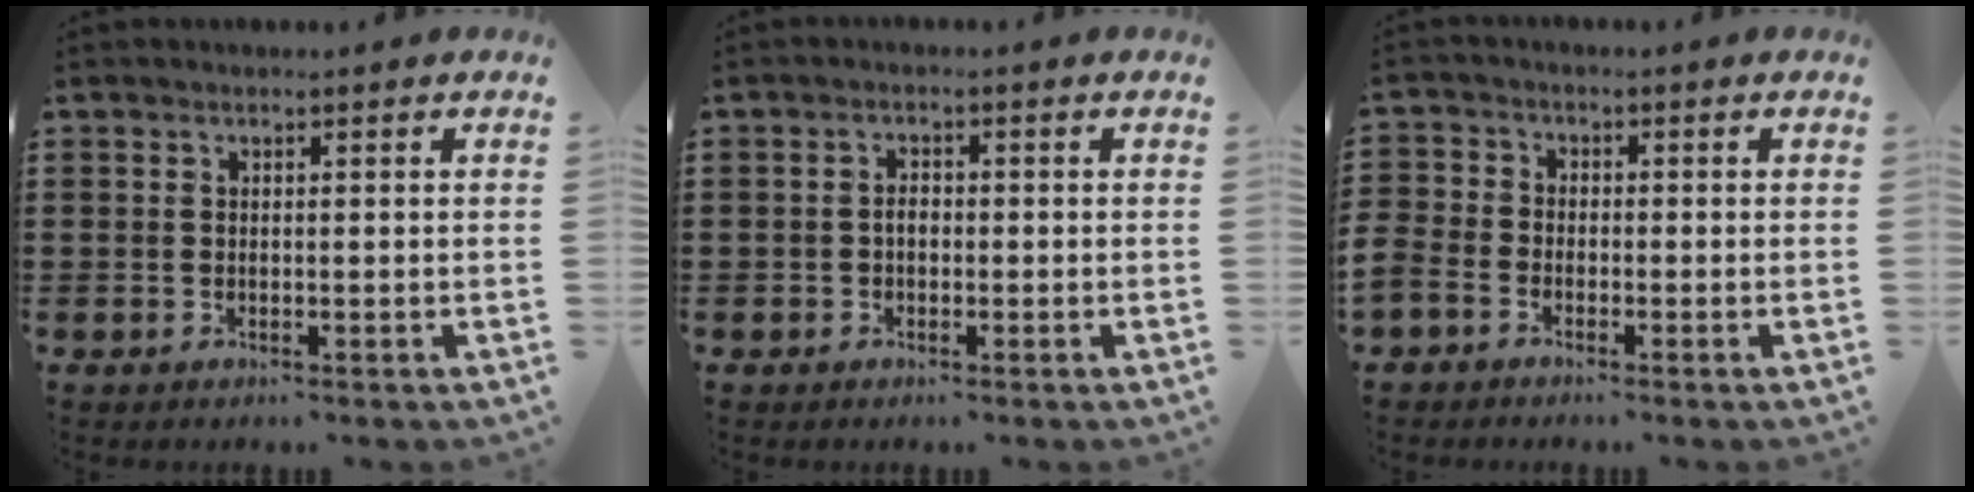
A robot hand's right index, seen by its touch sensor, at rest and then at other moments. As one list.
[{"total": 1.5, "force": [-0.2, 0.7, 1.3], "torque": [-0.024, 0.002, -0.003]}, {"total": 2.5, "force": [-2.1, 1.1, 0.5], "torque": [-0.030, -0.003, -0.050]}]